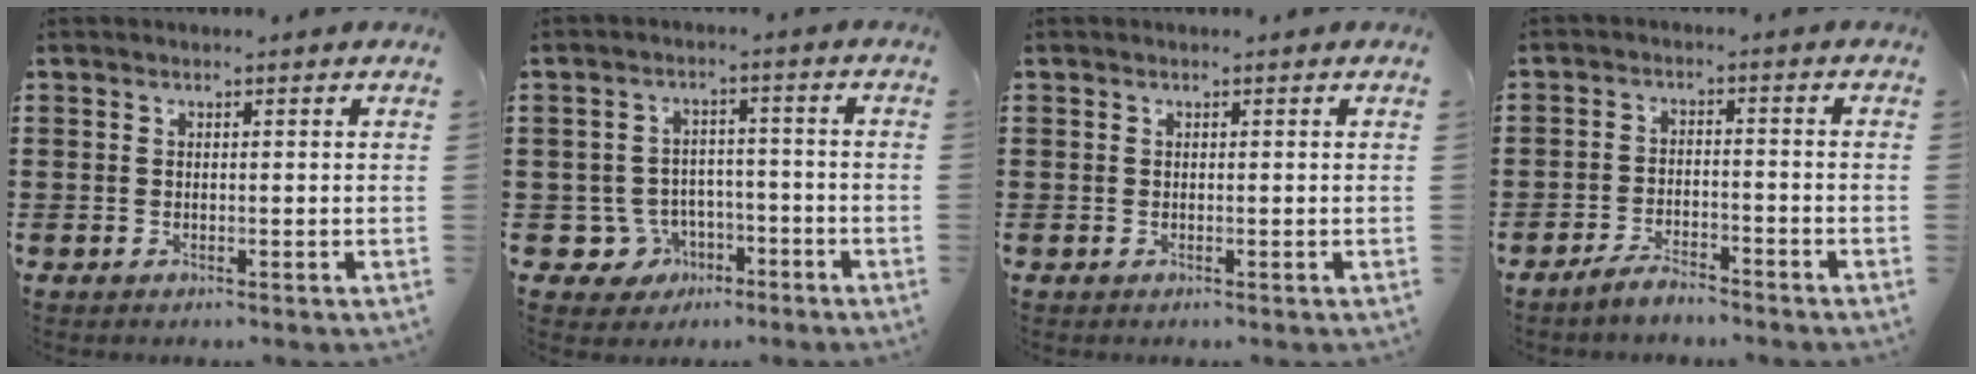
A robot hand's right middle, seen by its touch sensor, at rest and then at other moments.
{"total": 5.2, "force": [-2.9, 4.2, 1.2], "torque": [-0.046, 0.009, -0.057]}
{"total": 0.0}
{"total": 4.0, "force": [-3.8, 0.7, 0.9], "torque": [-0.023, 0.008, -0.079]}